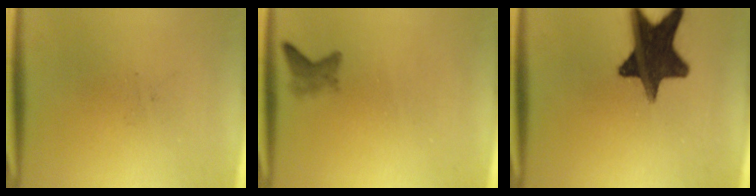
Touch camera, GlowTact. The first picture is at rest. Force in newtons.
{"total": 1.7}
{"total": 15.7}